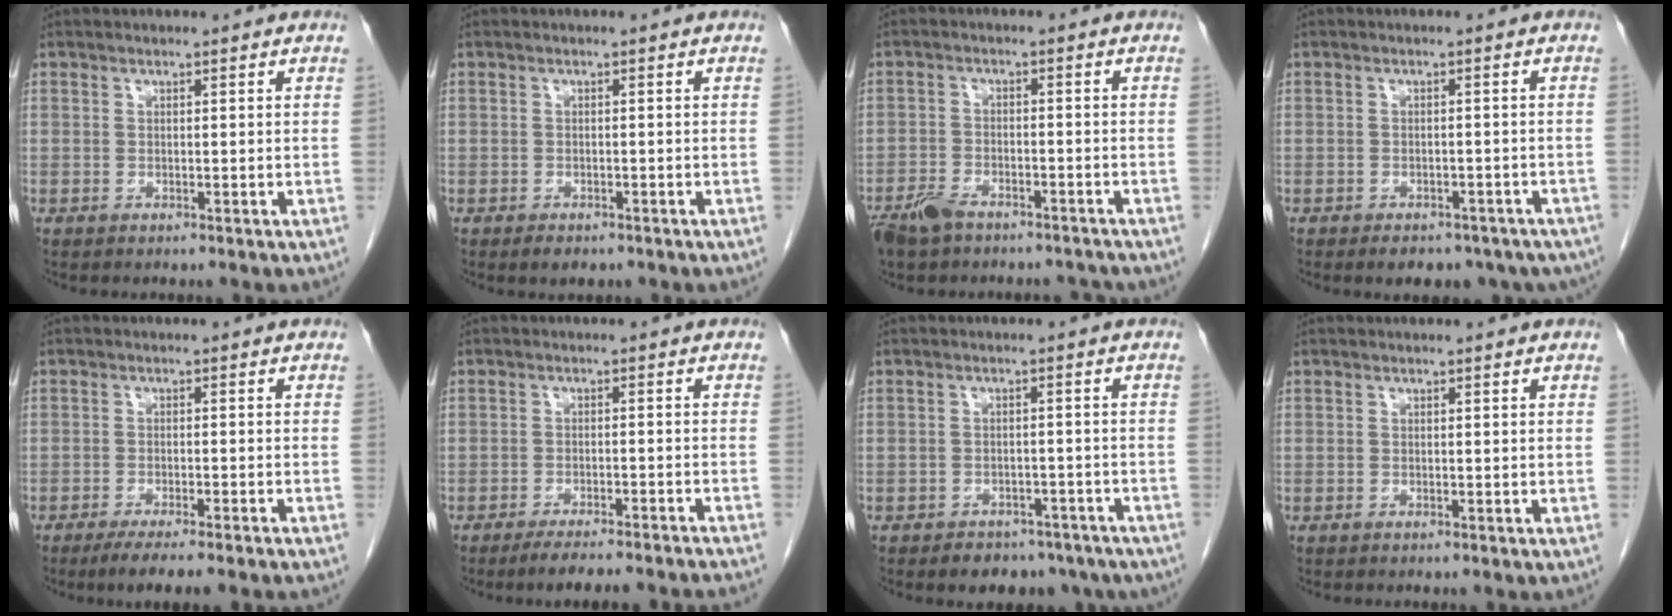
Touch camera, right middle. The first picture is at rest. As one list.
[{"total": 2.0, "force": [-1.4, 1.0, 1.0], "torque": [-0.016, -0.002, -0.014]}, {"total": 8.5, "force": [-6.9, 3.5, 3.6], "torque": [-0.066, 0.000, -0.110]}, {"total": 11.1, "force": [-8.1, 6.0, 4.6], "torque": [-0.063, -0.005, -0.087]}, {"total": 6.5, "force": [-5.1, -0.1, 4.0], "torque": [-0.049, -0.013, -0.076]}, {"total": 11.5, "force": [-10.4, -0.1, 4.7], "torque": [-0.047, -0.015, -0.137]}, {"total": 9.0, "force": [-6.9, 5.0, 2.7], "torque": [-0.023, 0.006, -0.076]}, {"total": 0.0}]